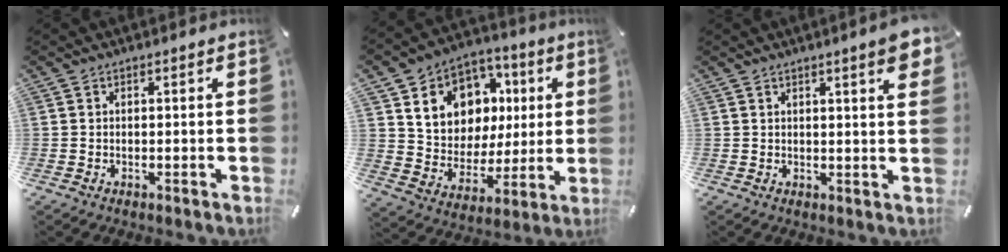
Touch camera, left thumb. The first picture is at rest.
{"total": 12.7, "force": [4.1, 11.4, 4.0], "torque": [-0.065, -0.028, 0.084]}
{"total": 5.3, "force": [2.7, 0.8, 4.5], "torque": [-0.065, -0.011, 0.041]}